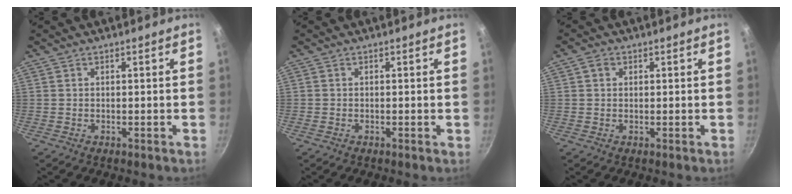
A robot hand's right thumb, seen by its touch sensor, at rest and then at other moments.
{"total": 0.0}
{"total": 1.7, "force": [0.6, 1.5, 0.6], "torque": [-0.006, 0.001, 0.007]}